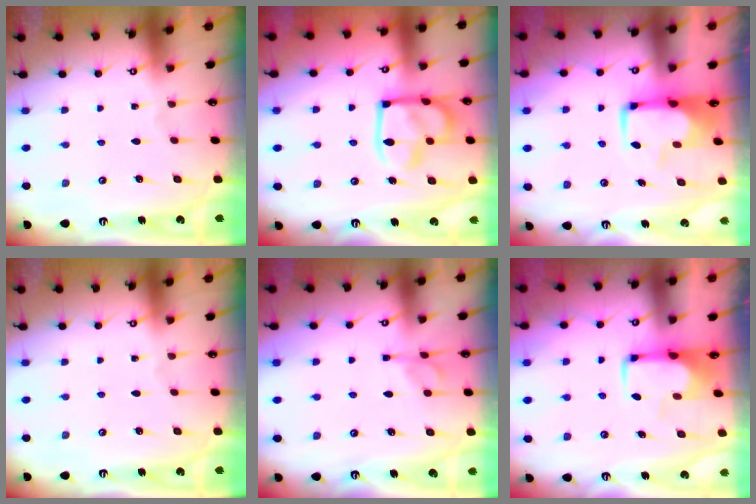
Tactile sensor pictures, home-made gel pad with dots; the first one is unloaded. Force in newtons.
{"total": 15.7, "press": 15.6, "slide": 1.7}
{"total": 0.6, "press": 0.1, "slide": 0.6}
{"total": 0.0}
{"total": 4.4, "press": 4.4, "slide": 0.6}
{"total": 1.6, "press": 1.5, "slide": 0.5}